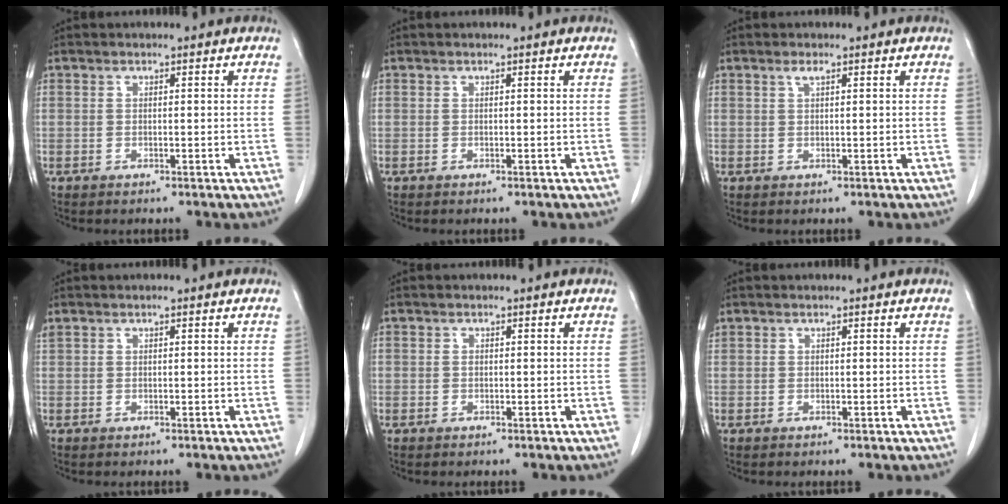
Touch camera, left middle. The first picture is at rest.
{"total": 0.0}
{"total": 1.0, "force": [0.6, 0.0, 0.8], "torque": [-0.020, 0.001, 0.011]}
{"total": 0.8, "force": [0.6, 0.4, 0.4], "torque": [-0.017, 0.016, 0.014]}
{"total": 0.6, "force": [0.0, 0.6, 0.1], "torque": [0.001, 0.003, -0.001]}
{"total": 0.0}